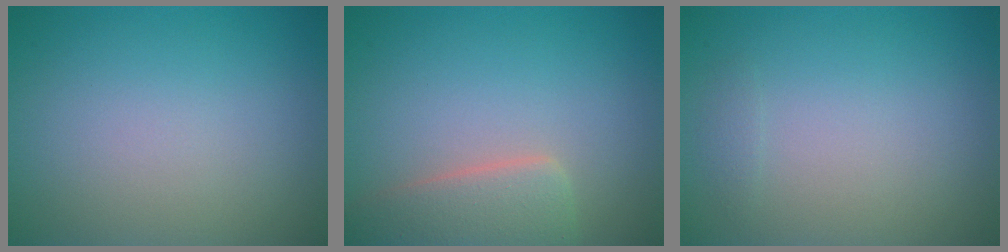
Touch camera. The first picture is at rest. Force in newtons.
{"total": 4.1, "press": 4.1, "slide": 0.1}
{"total": 0.6, "press": 0.6, "slide": 0.0}